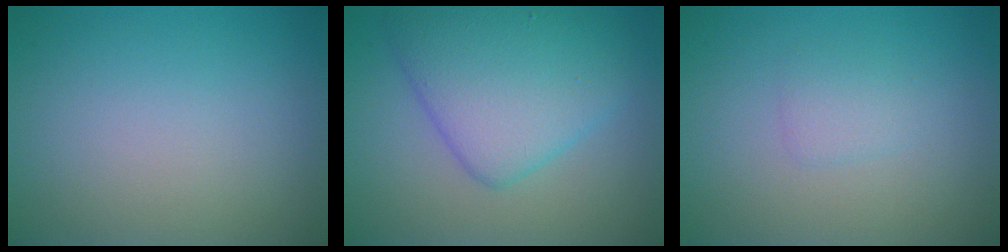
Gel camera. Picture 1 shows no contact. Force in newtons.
{"total": 6.7, "press": 6.7, "slide": 0.2}
{"total": 1.2, "press": 1.2, "slide": 0.1}